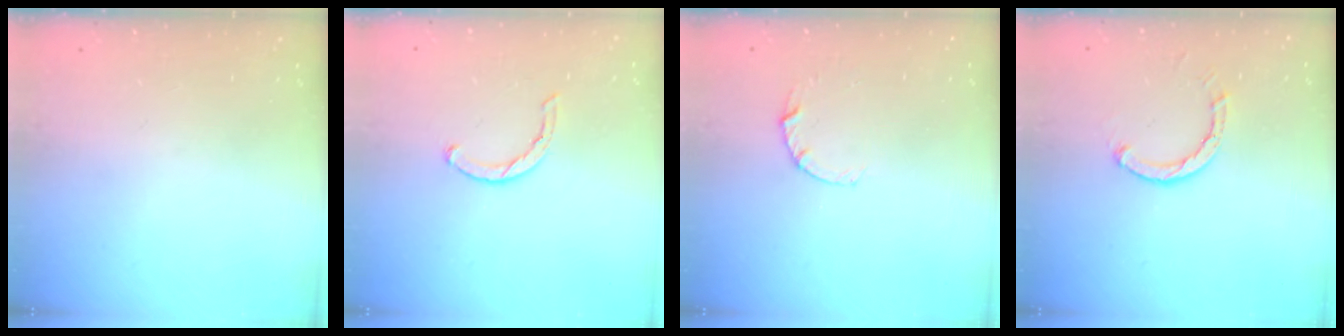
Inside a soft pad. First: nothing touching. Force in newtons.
{"total": 1.9, "press": 1.9, "slide": 0.3}
{"total": 3.2, "press": 3.2, "slide": 0.4}
{"total": 2.6, "press": 2.6, "slide": 0.1}